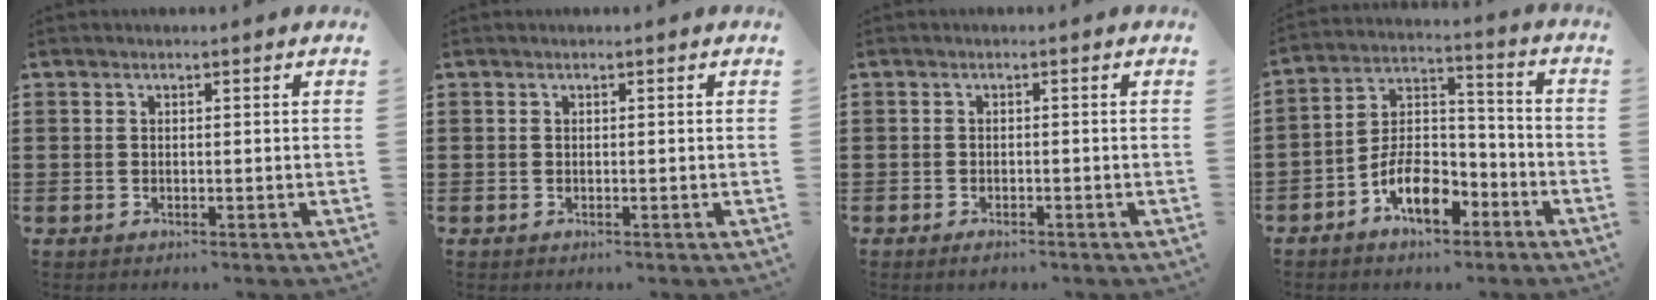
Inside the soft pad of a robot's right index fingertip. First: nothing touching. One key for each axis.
{"total": 0.0}
{"total": 1.2, "fx": -1.1, "fy": 0.3, "fz": 0.3, "tx": -0.009, "ty": -0.002, "tz": -0.022}
{"total": 9.3, "fx": -5.4, "fy": 4.7, "fz": 6.0, "tx": -0.123, "ty": 0.009, "tz": -0.102}